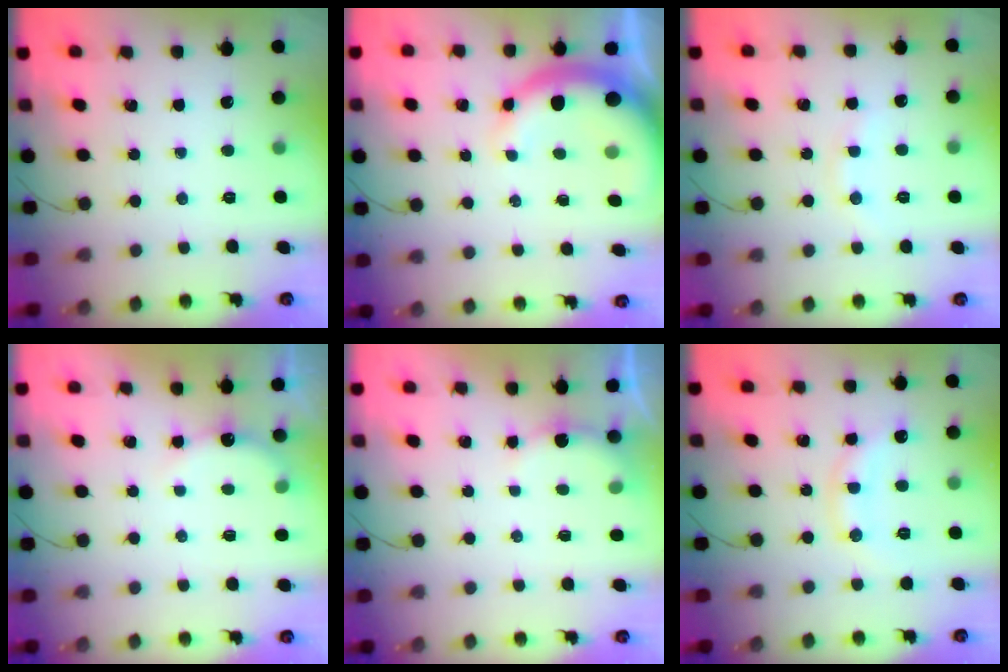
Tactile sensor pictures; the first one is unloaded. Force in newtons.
{"total": 9.8, "press": 9.6, "slide": 2.0}
{"total": 5.5, "press": 5.3, "slide": 1.6}
{"total": 5.5, "press": 5.4, "slide": 1.0}
{"total": 4.5, "press": 4.4, "slide": 0.9}
{"total": 9.2, "press": 9.2, "slide": 0.3}